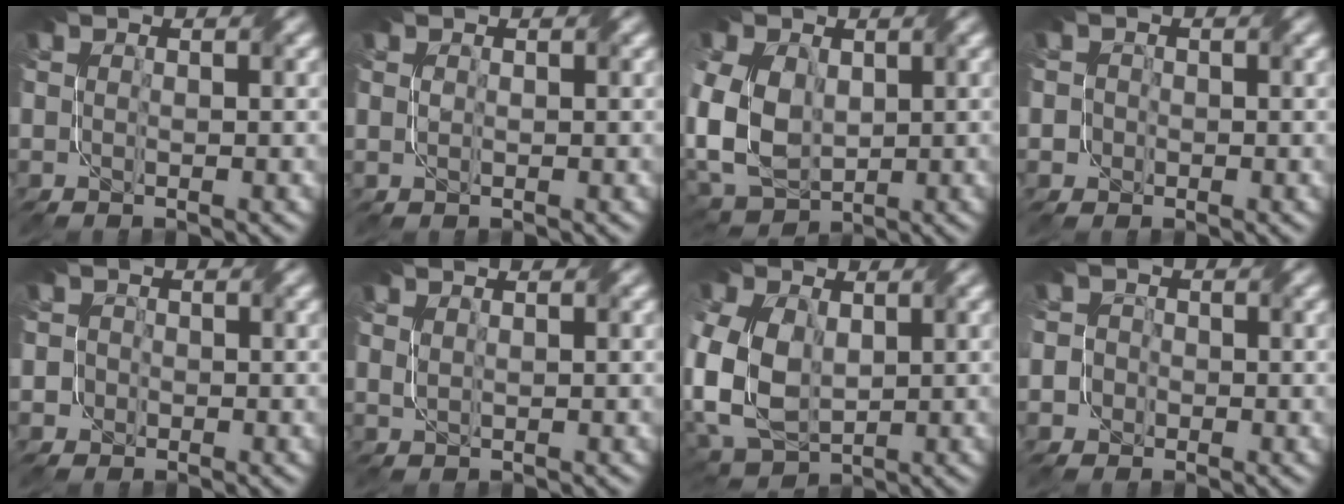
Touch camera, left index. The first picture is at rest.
{"total": 0.0}
{"total": 11.0, "force": [-0.2, 7.7, 7.9], "torque": [-0.179, -0.003, -0.014]}
{"total": 1.4, "force": [-0.2, 1.3, 0.4], "torque": [0.004, 0.006, -0.012]}
{"total": 1.7, "force": [-0.4, 1.6, 0.5], "torque": [0.004, 0.010, -0.016]}
{"total": 0.7, "force": [0.5, 0.0, 0.5], "torque": [-0.018, 0.005, 0.016]}
{"total": 12.0, "force": [-0.6, 8.2, 8.7], "torque": [-0.203, -0.011, -0.014]}
{"total": 2.8, "force": [-0.8, 2.5, 0.8], "torque": [0.006, 0.021, -0.039]}